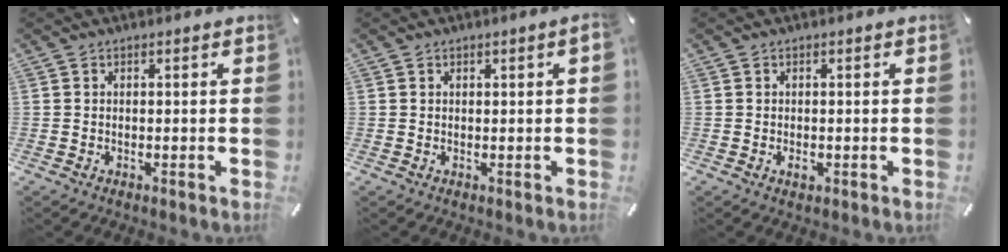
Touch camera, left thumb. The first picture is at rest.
{"total": 0.7, "force": [0.3, 0.3, 0.6], "torque": [-0.009, 0.003, 0.005]}
{"total": 1.5, "force": [-0.3, 1.2, 0.8], "torque": [-0.008, 0.000, -0.006]}